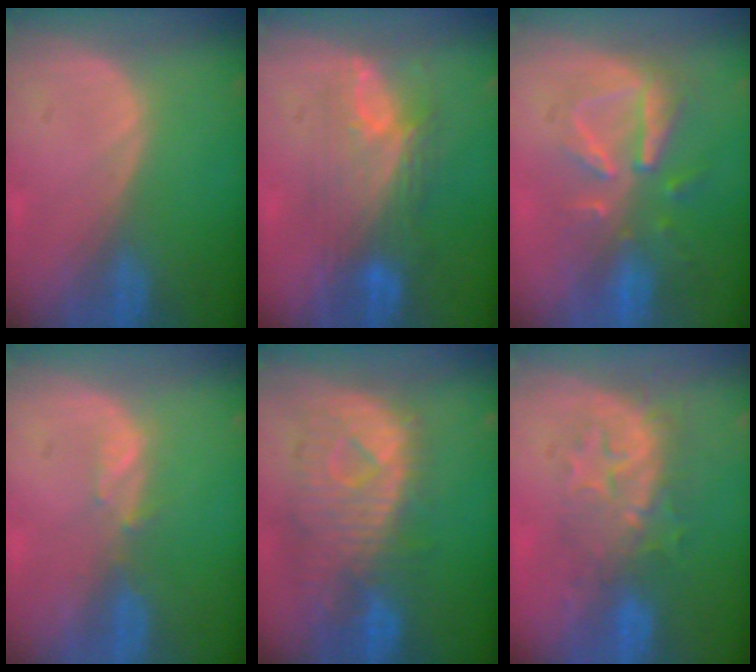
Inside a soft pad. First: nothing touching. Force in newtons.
{"total": 7.5, "press": 7.4, "slide": 1.4}
{"total": 8.1, "press": 7.5, "slide": 3.0}
{"total": 1.5, "press": 1.4, "slide": 0.2}
{"total": 10.7, "press": 9.5, "slide": 4.9}
{"total": 8.2, "press": 7.9, "slide": 2.2}